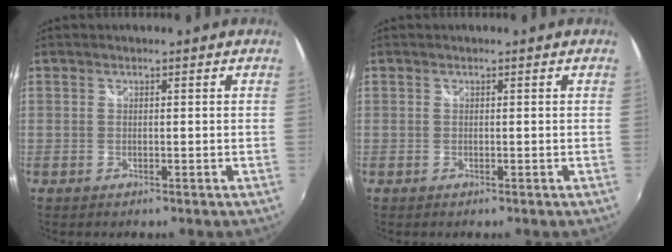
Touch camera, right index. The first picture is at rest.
{"total": 0.0}